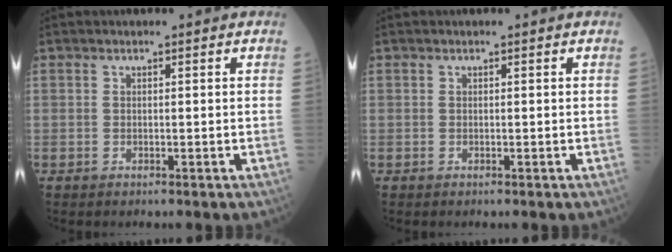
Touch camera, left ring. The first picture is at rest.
{"total": 0.0}